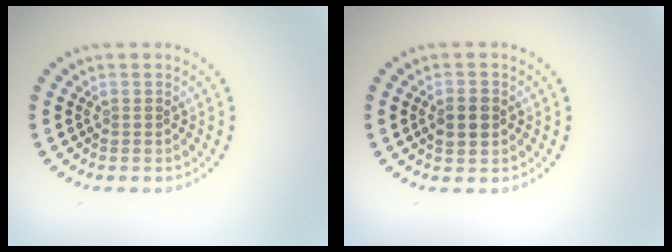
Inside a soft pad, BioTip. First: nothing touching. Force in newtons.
{"total": 2.5, "press": 2.5, "slide": 0.1}